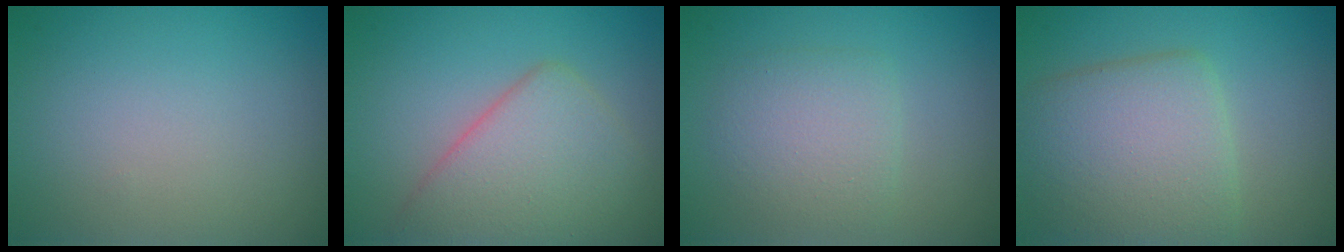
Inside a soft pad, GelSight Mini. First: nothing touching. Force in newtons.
{"total": 5.5, "press": 5.5, "slide": 0.2}
{"total": 2.9, "press": 2.9, "slide": 0.1}
{"total": 6.3, "press": 6.3, "slide": 0.2}